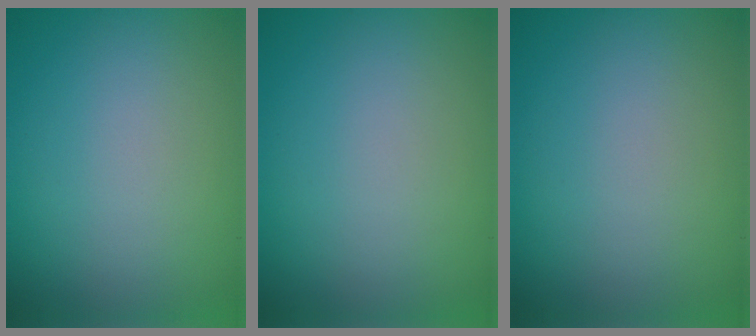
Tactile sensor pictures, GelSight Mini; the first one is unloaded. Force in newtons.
{"total": 0.0}
{"total": 0.0}